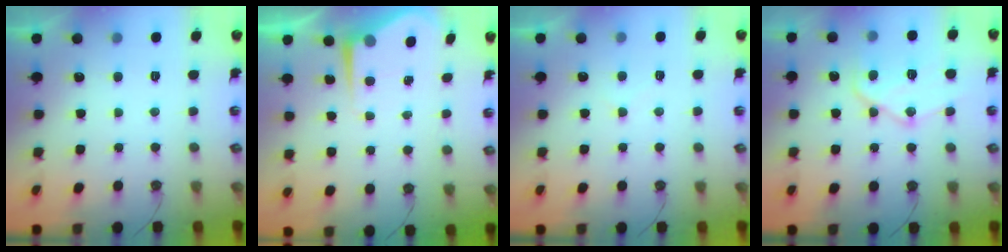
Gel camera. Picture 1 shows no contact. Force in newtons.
{"total": 5.2, "press": 5.2, "slide": 0.2}
{"total": 5.2, "press": 5.1, "slide": 0.7}
{"total": 15.7, "press": 15.7, "slide": 1.3}